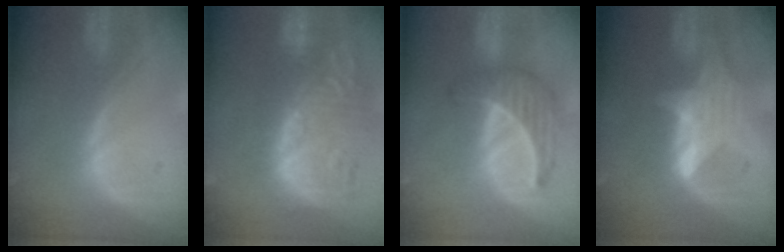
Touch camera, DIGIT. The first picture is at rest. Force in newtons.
{"total": 13.3, "press": 12.0, "slide": 5.6}
{"total": 6.8, "press": 6.2, "slide": 2.9}
{"total": 6.0, "press": 5.9, "slide": 0.6}